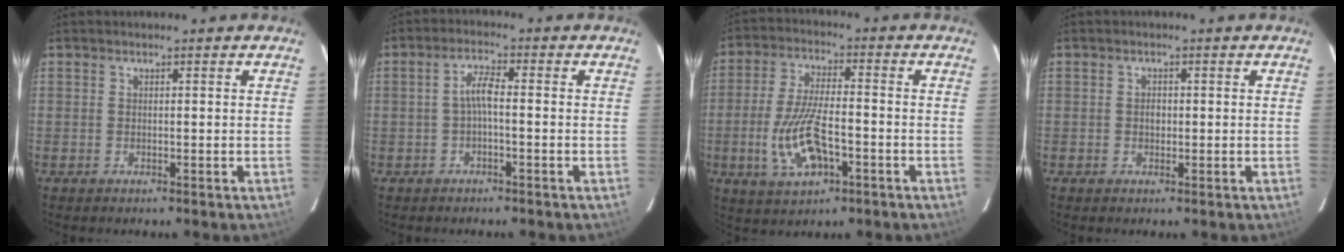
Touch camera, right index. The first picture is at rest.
{"total": 3.1, "force": [-0.8, 0.6, 2.9], "torque": [-0.062, 0.010, -0.017]}
{"total": 11.5, "force": [-3.8, 4.3, 9.9], "torque": [-0.209, -0.009, -0.065]}
{"total": 1.6, "force": [-0.2, 1.3, 0.9], "torque": [-0.015, 0.006, -0.005]}